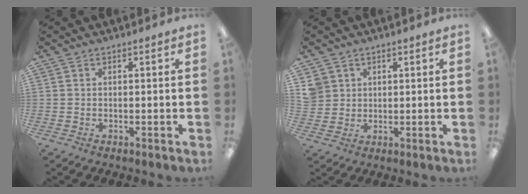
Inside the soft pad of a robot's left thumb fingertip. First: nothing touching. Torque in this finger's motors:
{"motor_torque": [0.57, 0.52, 0.30, -0.52, 0.00]}